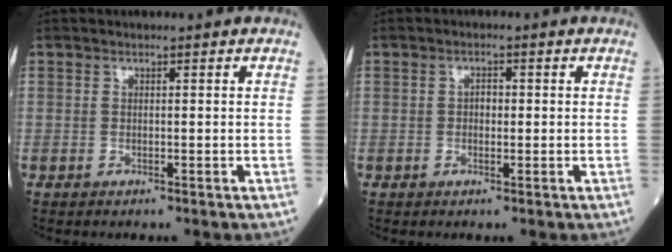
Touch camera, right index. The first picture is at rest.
{"total": 1.5, "force": [0.0, 1.0, 1.2], "torque": [-0.018, 0.004, -0.001]}